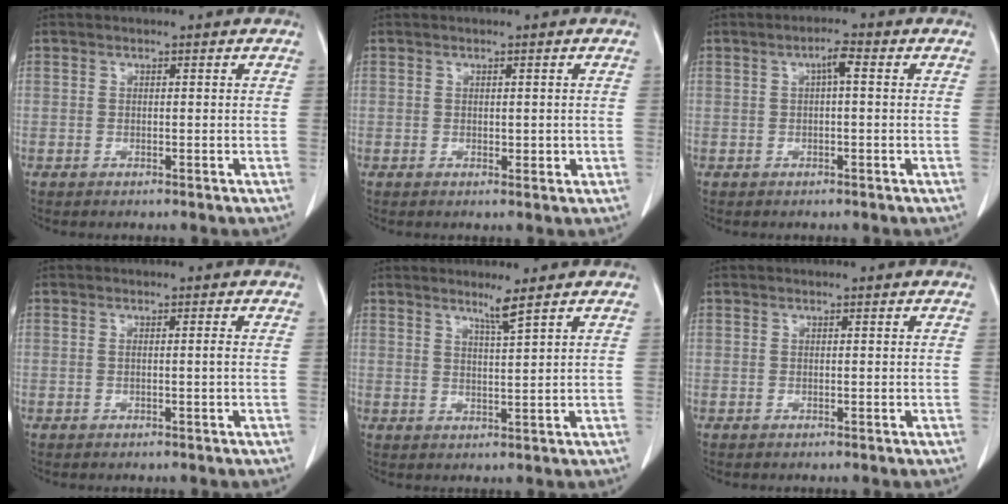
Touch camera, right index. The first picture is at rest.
{"total": 1.5, "force": [-0.1, 0.8, 1.2], "torque": [-0.014, -0.002, 0.003]}
{"total": 2.3, "force": [0.5, 0.3, 2.2], "torque": [-0.040, 0.006, 0.007]}
{"total": 0.8, "force": [-0.1, -0.3, 0.8], "torque": [-0.010, -0.001, -0.002]}
{"total": 2.7, "force": [2.0, -1.0, 1.5], "torque": [-0.029, -0.012, 0.039]}
{"total": 0.0}